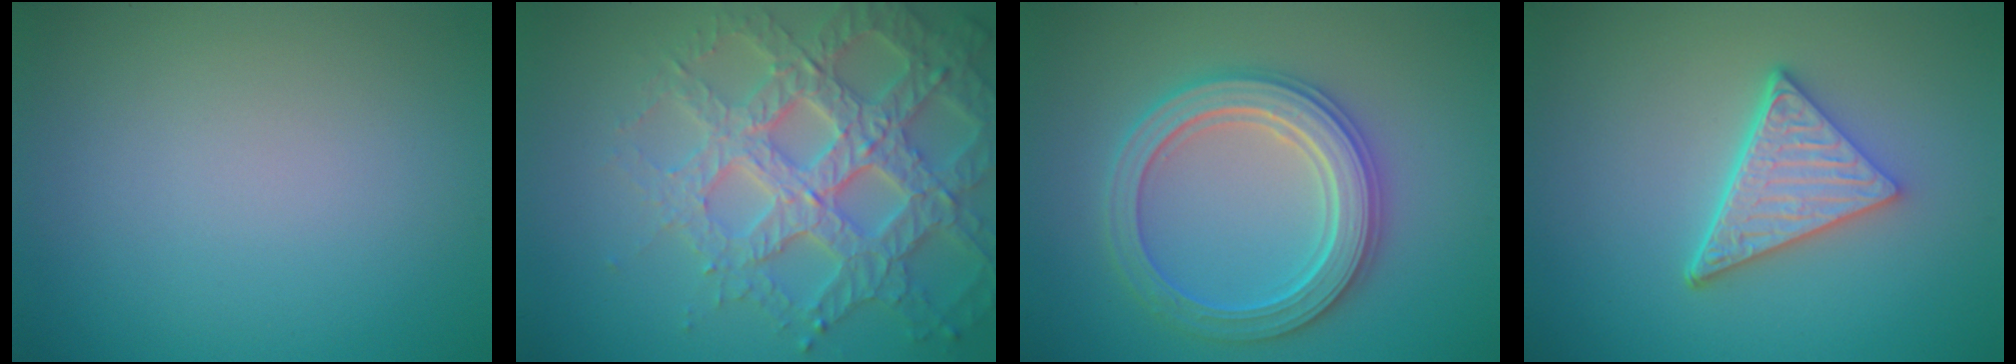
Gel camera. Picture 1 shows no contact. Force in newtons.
{"total": 7.0, "press": 6.8, "slide": 1.7}
{"total": 5.5, "press": 5.5, "slide": 0.9}
{"total": 4.9, "press": 3.7, "slide": 3.3}